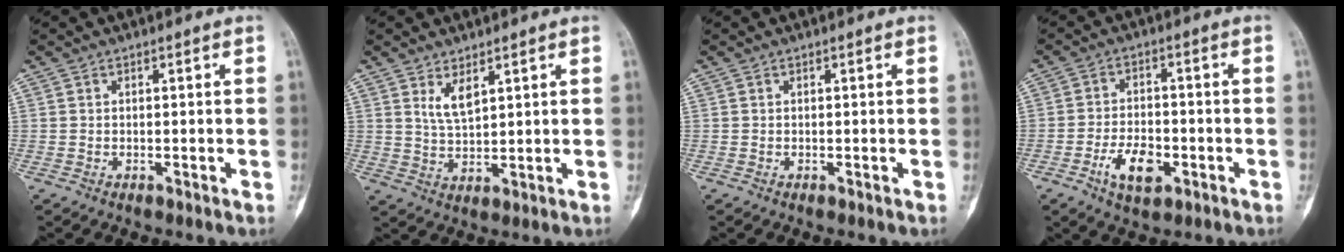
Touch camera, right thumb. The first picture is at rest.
{"total": 4.3, "force": [2.4, 1.6, 3.1], "torque": [-0.056, -0.021, 0.052]}
{"total": 0.0}
{"total": 7.7, "force": [-3.1, 4.1, 5.7], "torque": [-0.090, 0.013, -0.053]}